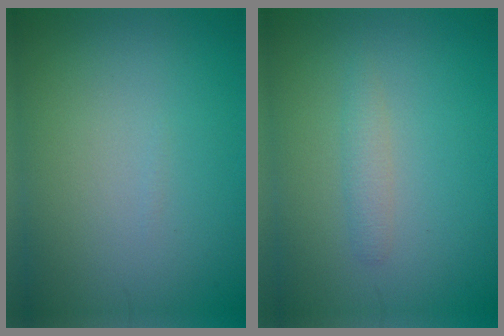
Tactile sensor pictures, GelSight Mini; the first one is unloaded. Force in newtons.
{"total": 1.3, "press": 1.3, "slide": 0.1}